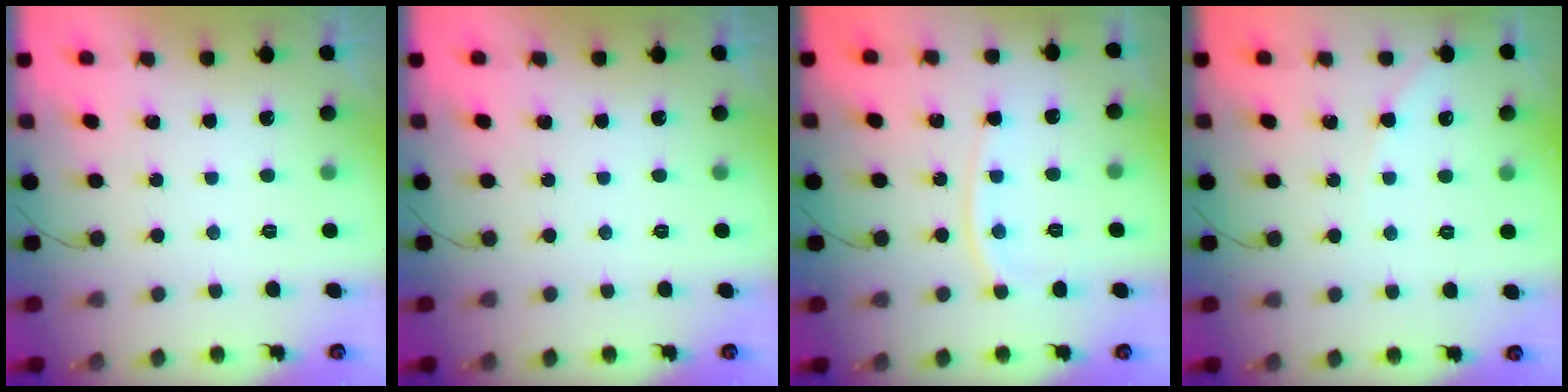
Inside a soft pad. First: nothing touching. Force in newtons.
{"total": 0.0}
{"total": 7.8, "press": 7.7, "slide": 1.0}
{"total": 4.4, "press": 4.3, "slide": 0.7}